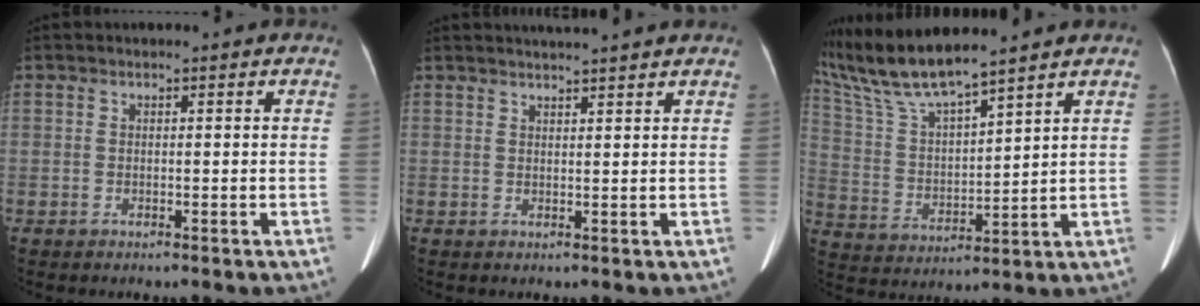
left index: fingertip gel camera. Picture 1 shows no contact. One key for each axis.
{"total": 4.6, "fx": 4.3, "fy": -0.4, "fz": 1.6, "tx": -0.022, "ty": 0.021, "tz": 0.055}
{"total": 12.5, "fx": 11.1, "fy": 0.2, "fz": 5.7, "tx": -0.131, "ty": 0.006, "tz": 0.227}